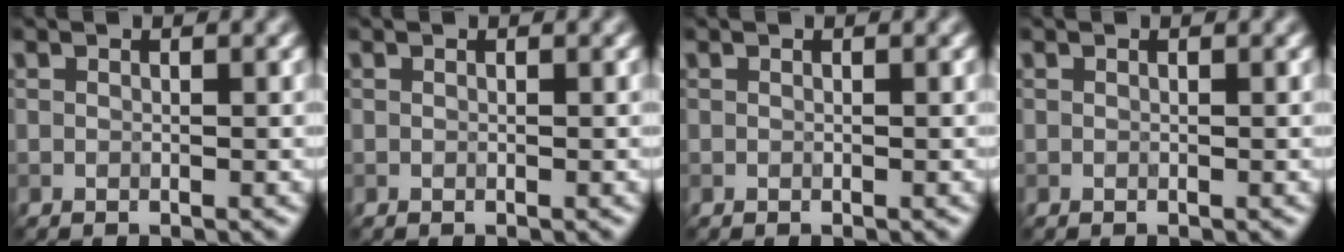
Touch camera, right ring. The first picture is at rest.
{"total": 0.0}
{"total": 0.0}
{"total": 0.0}